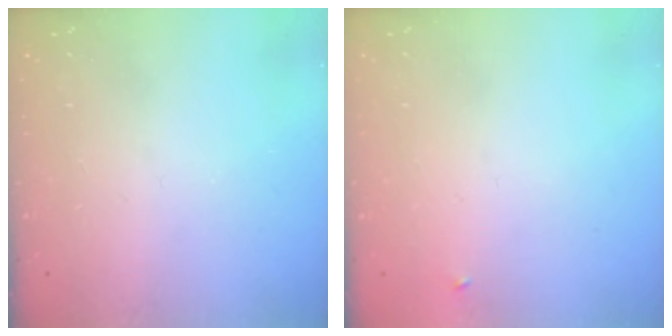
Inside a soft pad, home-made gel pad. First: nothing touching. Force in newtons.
{"total": 2.3, "press": 2.3, "slide": 0.2}